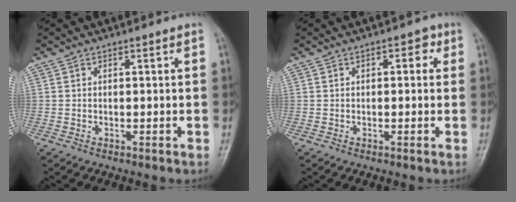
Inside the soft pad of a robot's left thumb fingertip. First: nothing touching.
{"total": 2.7, "force": [0.8, 1.6, 2.0], "torque": [-0.005, 0.005, 0.001]}